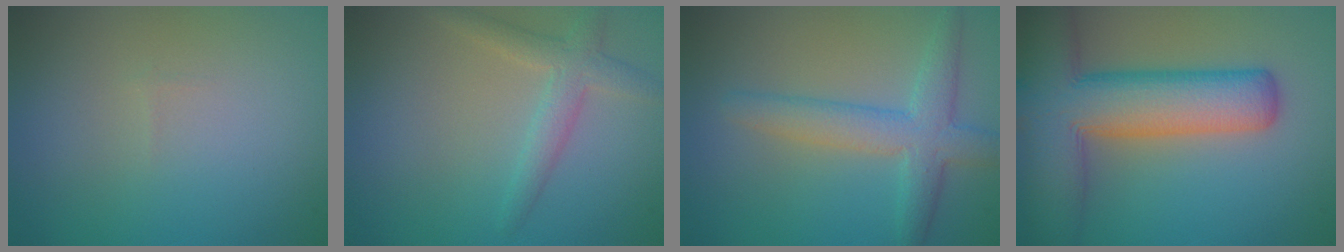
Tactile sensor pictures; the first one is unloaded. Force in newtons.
{"total": 2.6, "press": 2.6, "slide": 0.1}
{"total": 4.3, "press": 4.2, "slide": 0.2}
{"total": 11.0, "press": 11.0, "slide": 0.6}